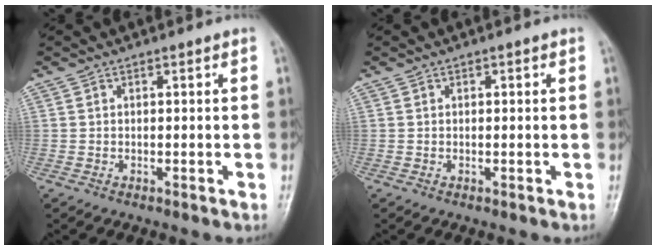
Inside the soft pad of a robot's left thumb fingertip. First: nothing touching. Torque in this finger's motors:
{"motor_torque": [0.35, -0.05, -0.21, 0.10, 0.01]}